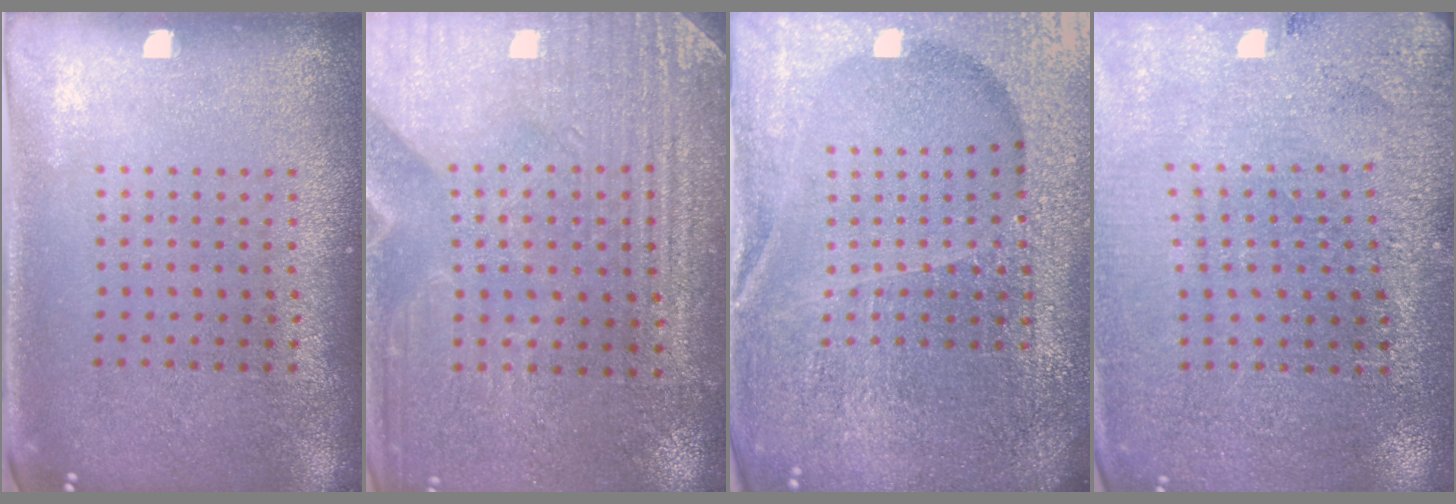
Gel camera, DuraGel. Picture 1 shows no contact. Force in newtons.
{"total": 3.2, "press": 3.1, "slide": 0.7}
{"total": 6.1, "press": 5.4, "slide": 2.8}
{"total": 2.8, "press": 2.8, "slide": 0.1}